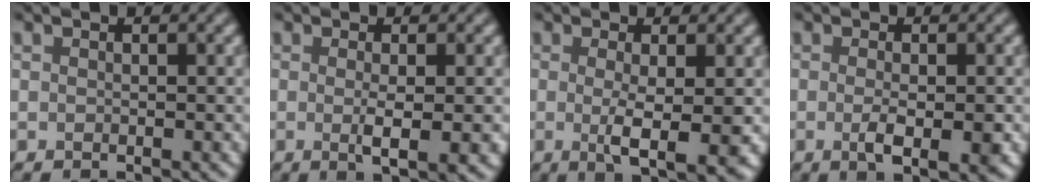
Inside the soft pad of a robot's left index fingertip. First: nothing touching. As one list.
[{"total": 3.2, "force": [-0.4, 0.6, 3.1], "torque": [-0.052, -0.006, -0.004]}, {"total": 4.1, "force": [-0.4, 0.8, 4.0], "torque": [-0.069, -0.009, -0.004]}, {"total": 3.2, "force": [-0.7, 0.8, 3.0], "torque": [-0.056, -0.008, -0.010]}]